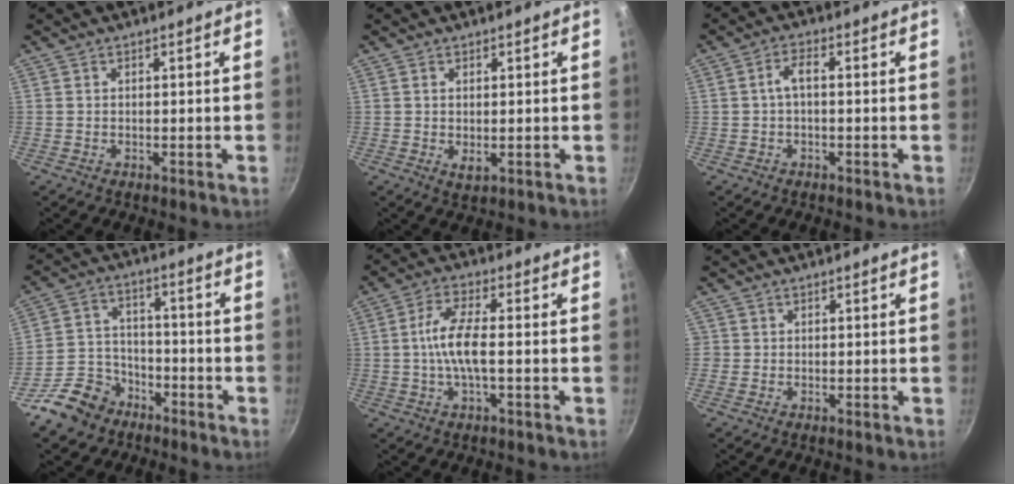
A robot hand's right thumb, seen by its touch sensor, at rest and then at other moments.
{"total": 1.8, "force": [0.2, 0.9, 1.5], "torque": [-0.025, -0.009, 0.006]}
{"total": 3.0, "force": [-0.4, 1.3, 2.7], "torque": [-0.059, 0.018, -0.009]}
{"total": 10.7, "force": [-7.2, 7.3, 3.2], "torque": [-0.040, 0.059, -0.130]}
{"total": 7.3, "force": [-0.7, 2.0, 7.0], "torque": [-0.146, 0.015, -0.021]}
{"total": 1.2, "force": [-0.2, 1.2, 0.2], "torque": [0.003, 0.003, -0.006]}